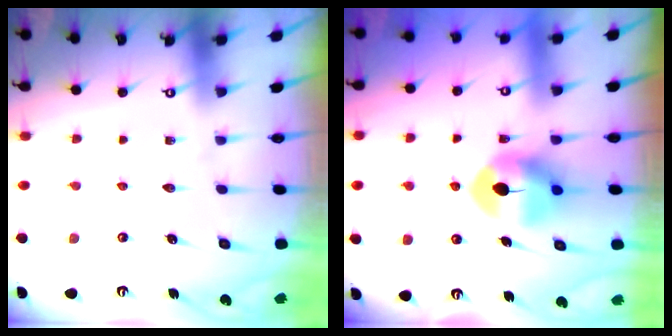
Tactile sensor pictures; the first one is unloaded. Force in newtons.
{"total": 8.4, "press": 8.3, "slide": 1.2}